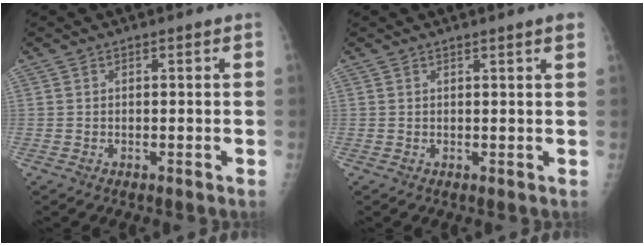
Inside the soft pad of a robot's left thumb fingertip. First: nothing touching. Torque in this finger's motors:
{"motor_torque": [0.30, 0.06, 0.05, -0.12, 0.01]}